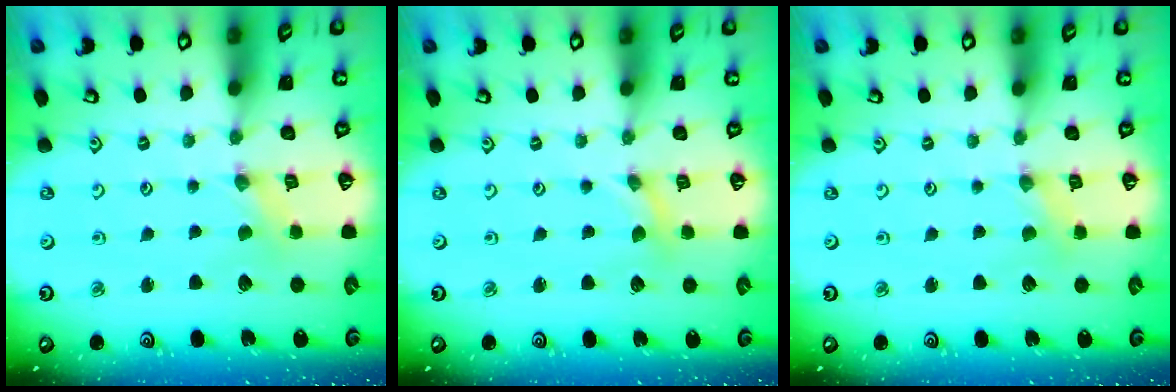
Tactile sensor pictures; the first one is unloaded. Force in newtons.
{"total": 0.0}
{"total": 1.0, "press": 1.0, "slide": 0.2}